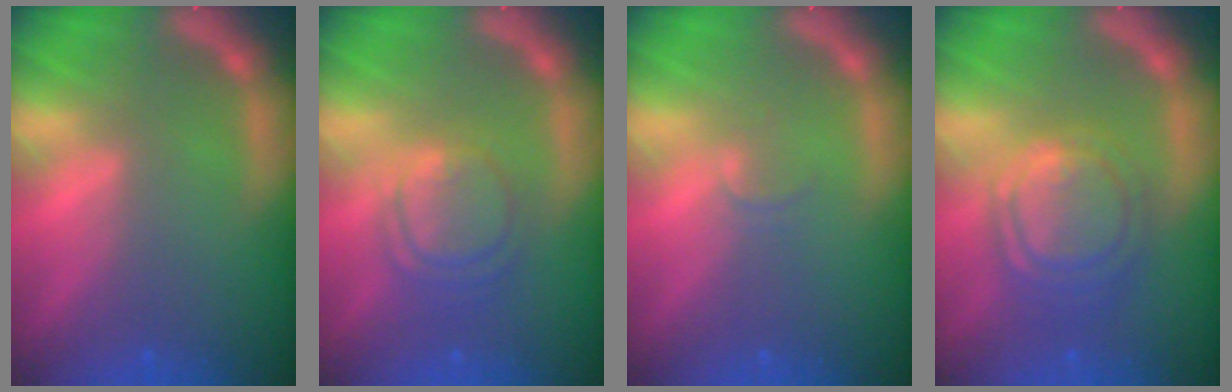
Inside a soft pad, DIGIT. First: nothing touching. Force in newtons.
{"total": 5.1}
{"total": 1.0}
{"total": 7.0}